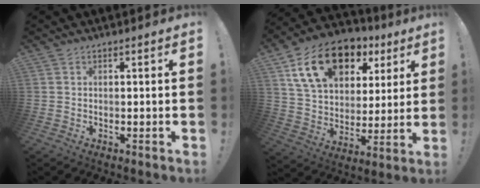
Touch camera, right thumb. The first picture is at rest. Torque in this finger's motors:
{"motor_torque": [-0.07, 1.39, 1.38, 0.68, 0.55]}